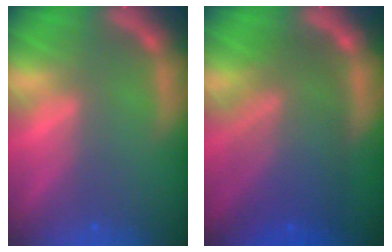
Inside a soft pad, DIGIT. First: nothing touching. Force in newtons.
{"total": 9.5}